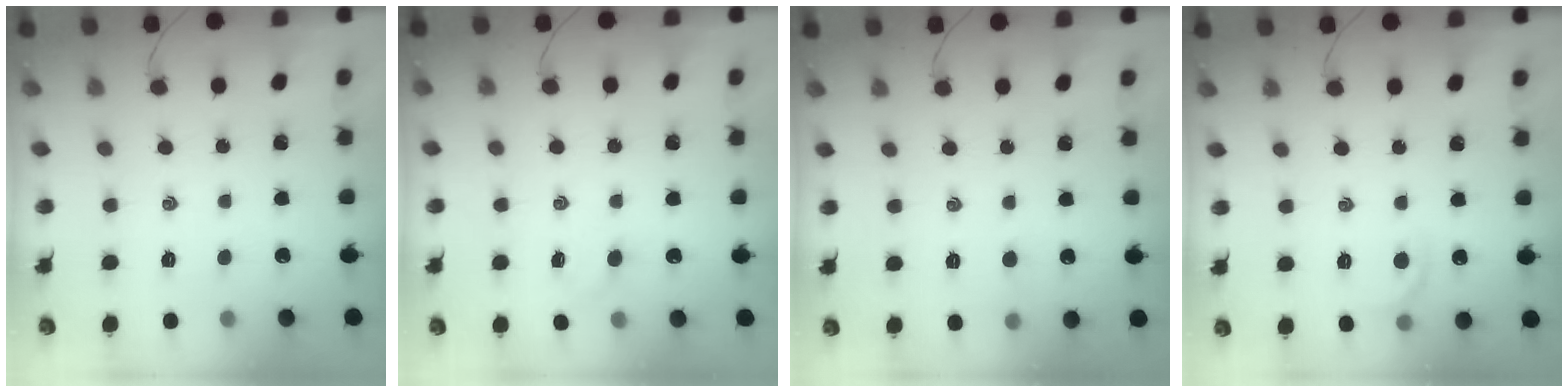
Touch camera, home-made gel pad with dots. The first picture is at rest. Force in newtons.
{"total": 2.4, "press": 2.3, "slide": 0.8}
{"total": 2.6, "press": 2.5, "slide": 0.8}
{"total": 6.5, "press": 6.3, "slide": 1.4}